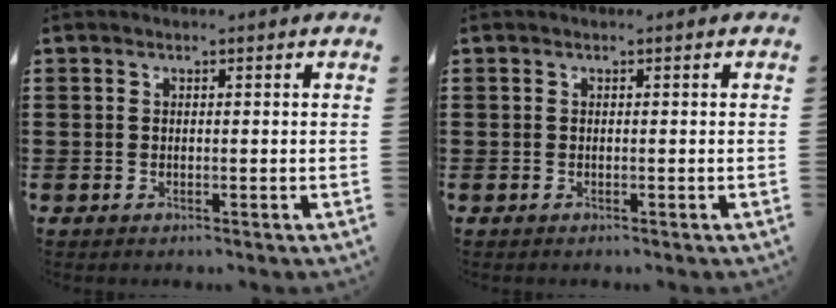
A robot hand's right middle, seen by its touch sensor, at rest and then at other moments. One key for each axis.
{"total": 0.0}